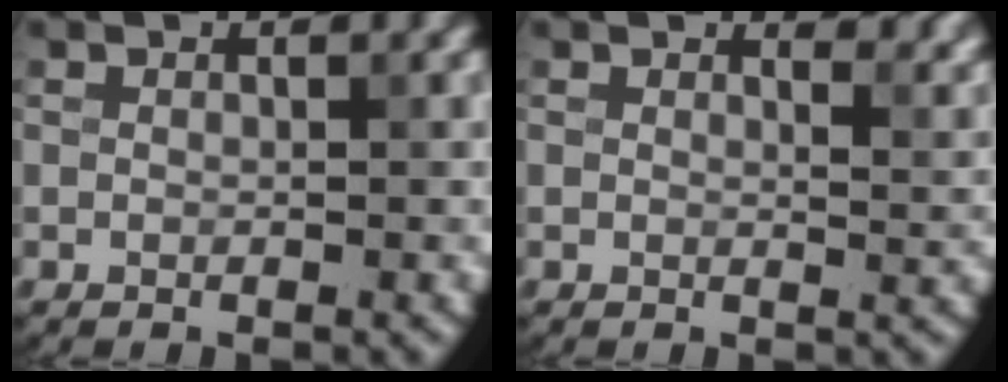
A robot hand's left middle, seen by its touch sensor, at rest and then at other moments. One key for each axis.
{"total": 2.4, "fx": 1.9, "fy": 0.8, "fz": 1.3, "tx": -0.021, "ty": -0.002, "tz": 0.022}